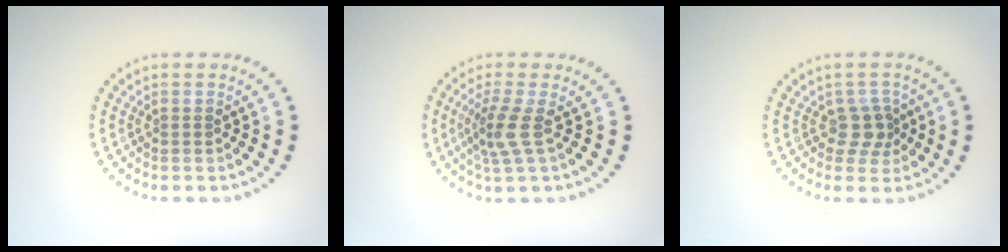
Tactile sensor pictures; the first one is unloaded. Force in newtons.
{"total": 2.7, "press": 2.0, "slide": 1.7}
{"total": 2.3, "press": 1.9, "slide": 1.4}